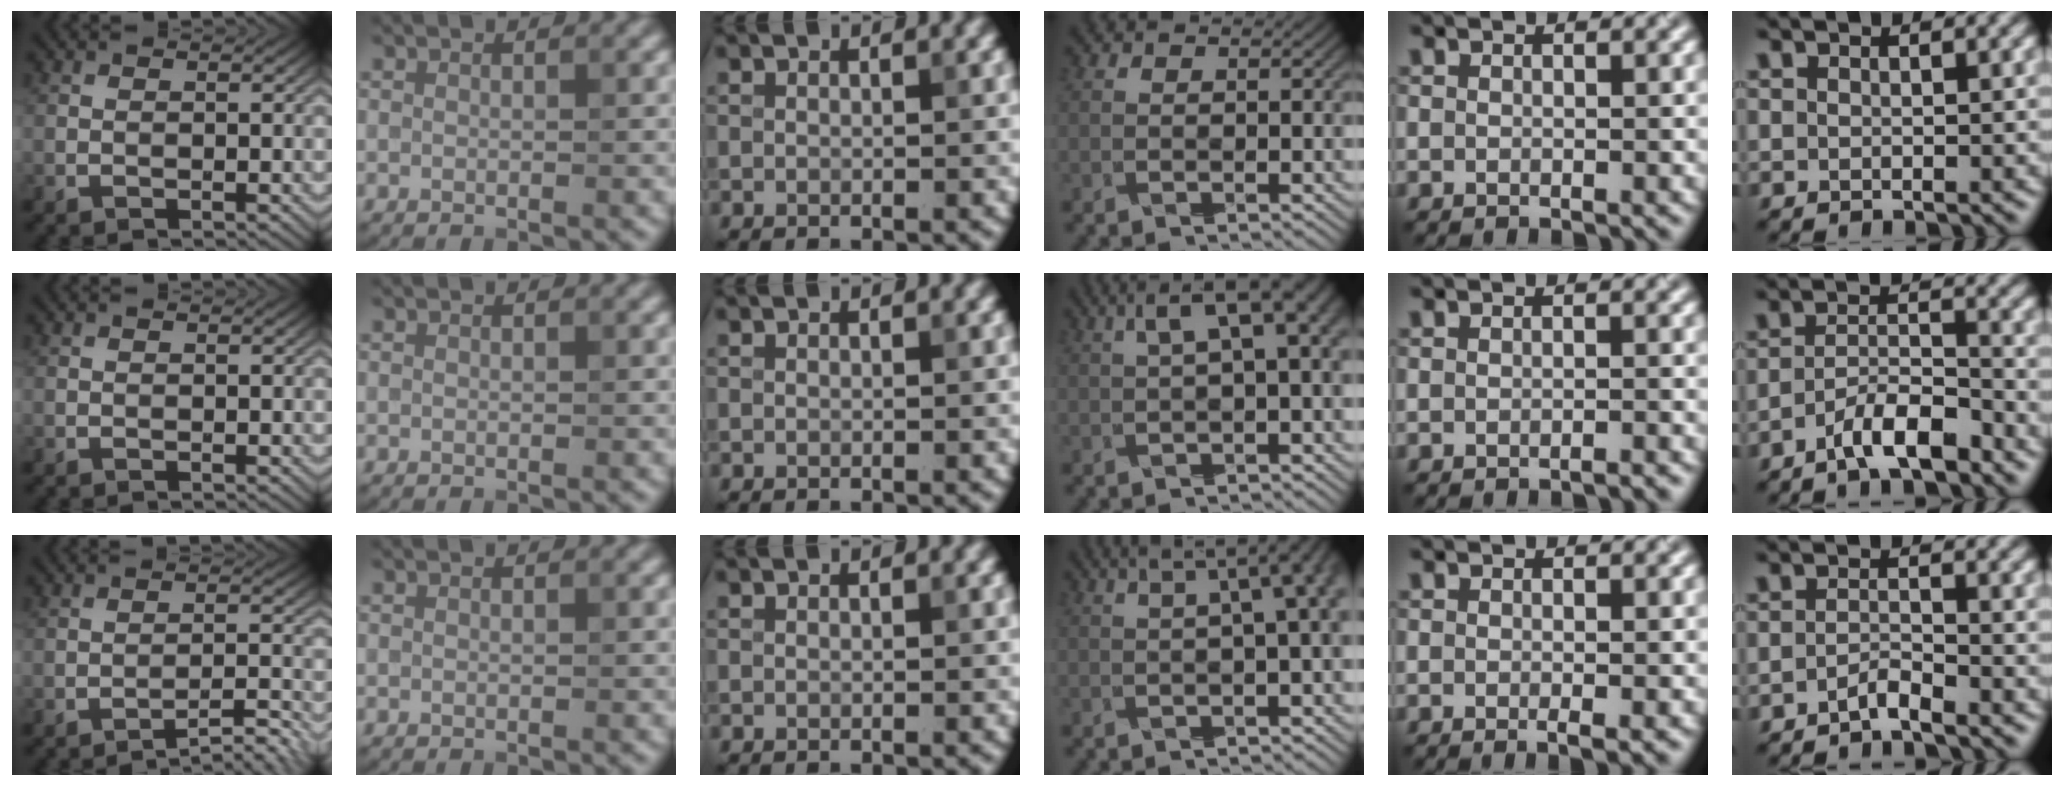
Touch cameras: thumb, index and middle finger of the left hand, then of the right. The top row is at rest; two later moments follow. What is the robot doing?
{"motion": "pour", "object": "sugar"}